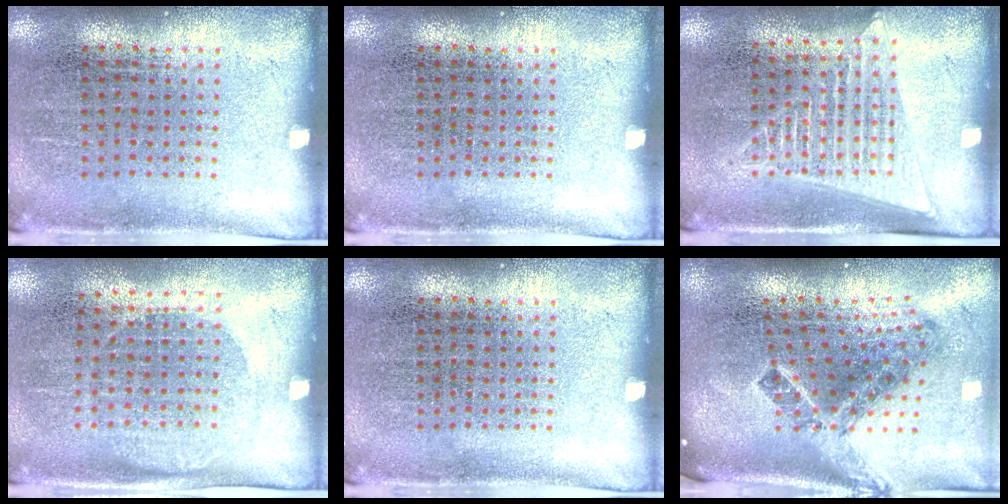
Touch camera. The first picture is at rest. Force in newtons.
{"total": 0.0}
{"total": 1.6, "press": 1.5, "slide": 0.6}
{"total": 1.1, "press": 1.0, "slide": 0.5}
{"total": 0.0}
{"total": 2.4, "press": 1.5, "slide": 1.9}